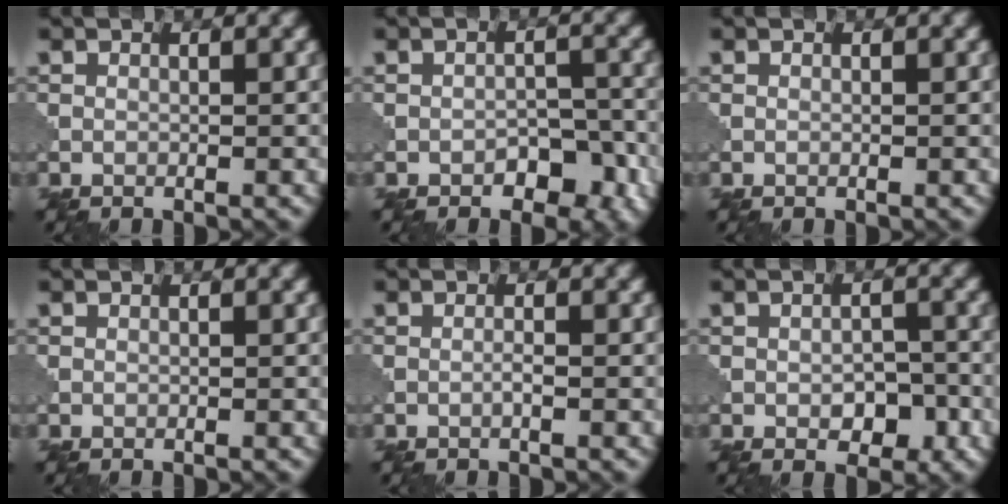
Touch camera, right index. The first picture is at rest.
{"total": 3.8, "force": [-2.0, 2.2, 2.3], "torque": [-0.027, -0.001, -0.026]}
{"total": 0.0}
{"total": 0.0}
{"total": 0.7, "force": [-0.3, 0.0, 0.6], "torque": [-0.012, 0.001, -0.008]}
{"total": 3.2, "force": [-1.0, 1.8, 2.4], "torque": [-0.031, -0.003, -0.012]}